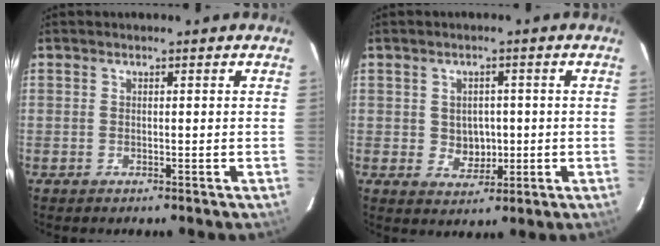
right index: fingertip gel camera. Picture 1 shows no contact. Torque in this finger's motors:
{"motor_torque": [0.02, 0.23, 0.01, 0.00]}